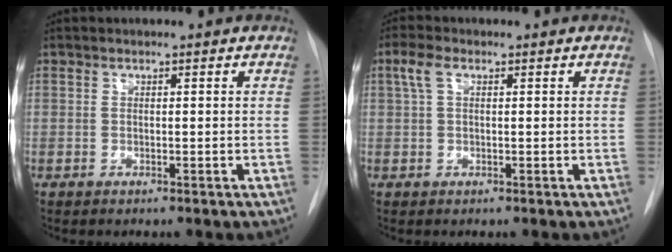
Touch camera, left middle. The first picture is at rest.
{"total": 2.7, "force": [1.0, 1.2, 2.2], "torque": [-0.055, 0.021, 0.025]}